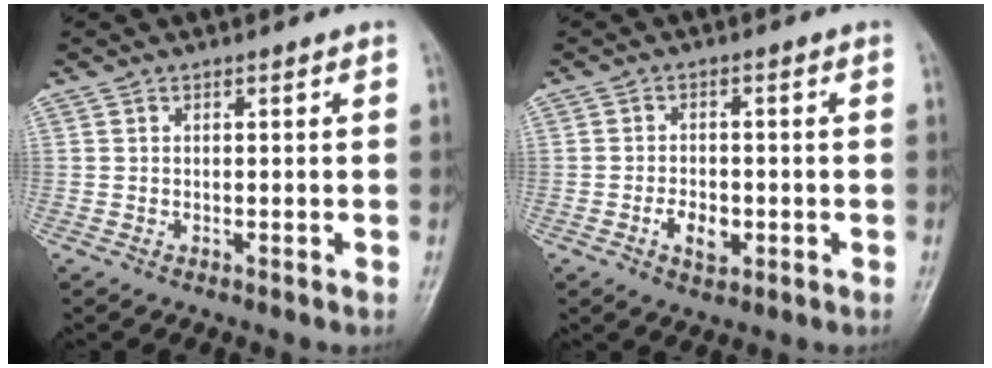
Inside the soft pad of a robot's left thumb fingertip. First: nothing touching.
{"total": 4.4, "force": [-1.4, 2.8, 3.1], "torque": [-0.045, 0.003, -0.023]}